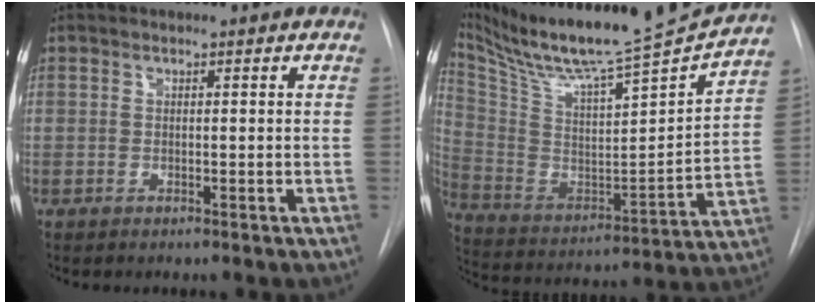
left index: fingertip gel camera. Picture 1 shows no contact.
{"total": 25.2, "force": [23.0, 0.7, 10.2], "torque": [-0.191, -0.063, 0.356]}